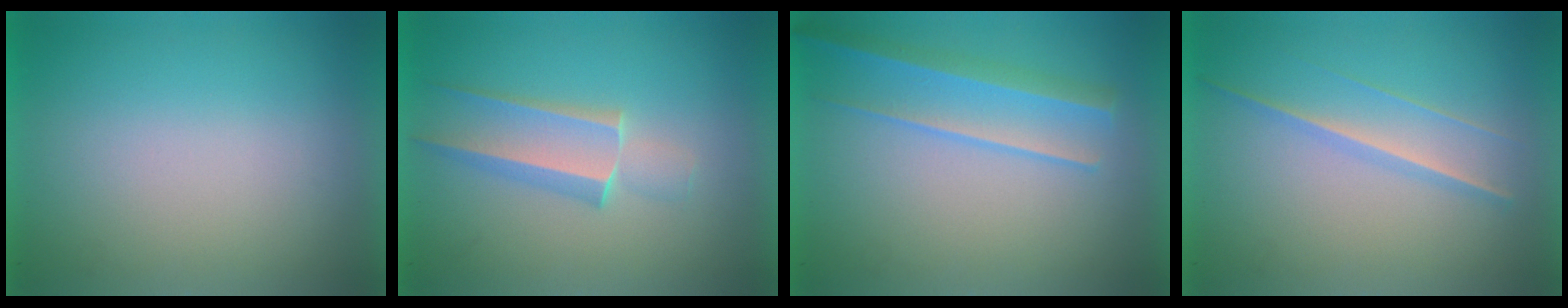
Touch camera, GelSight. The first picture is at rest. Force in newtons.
{"total": 2.2}
{"total": 2.2}
{"total": 1.3}